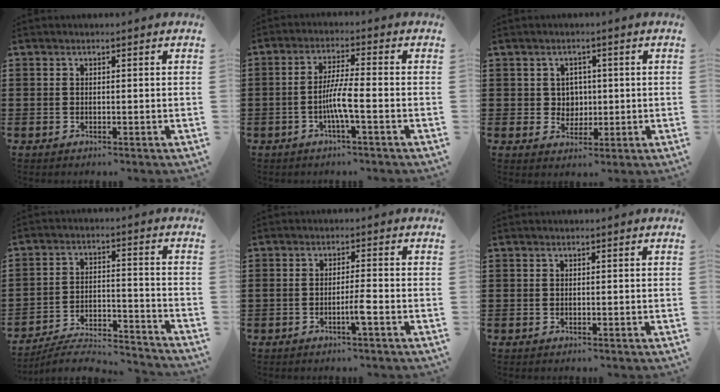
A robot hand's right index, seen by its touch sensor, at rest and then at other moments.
{"total": 5.3, "force": [-1.6, 0.3, 5.0], "torque": [-0.102, -0.007, -0.035]}
{"total": 3.0, "force": [0.5, 2.8, 1.0], "torque": [-0.022, 0.007, 0.005]}
{"total": 6.5, "force": [-6.2, 0.7, 1.9], "torque": [-0.040, -0.002, -0.125]}
{"total": 3.0, "force": [-1.3, -0.1, 2.6], "torque": [-0.046, -0.001, -0.025]}
{"total": 0.0}